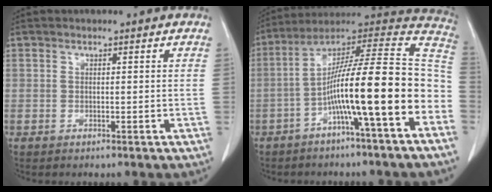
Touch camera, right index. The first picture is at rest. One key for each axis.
{"total": 19.2, "fx": -5.8, "fy": 0.5, "fz": 18.3, "tx": -0.268, "ty": 0.029, "tz": -0.098}